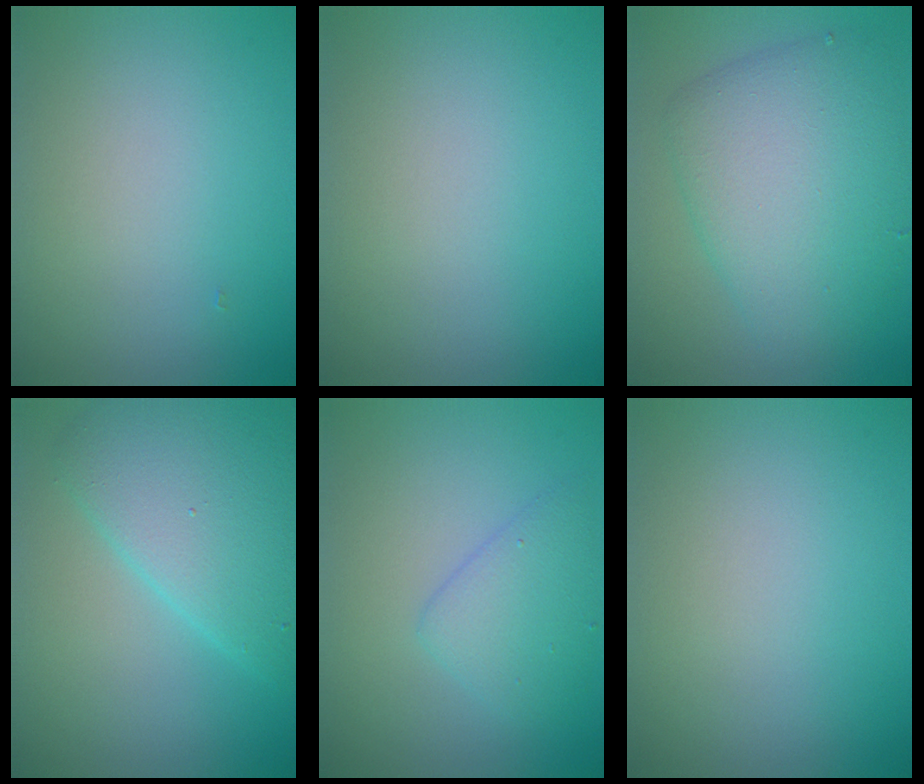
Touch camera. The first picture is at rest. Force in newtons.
{"total": 0.0}
{"total": 8.0, "press": 8.0, "slide": 0.2}
{"total": 7.2, "press": 7.2, "slide": 0.2}
{"total": 3.0, "press": 3.0, "slide": 0.2}
{"total": 0.0}